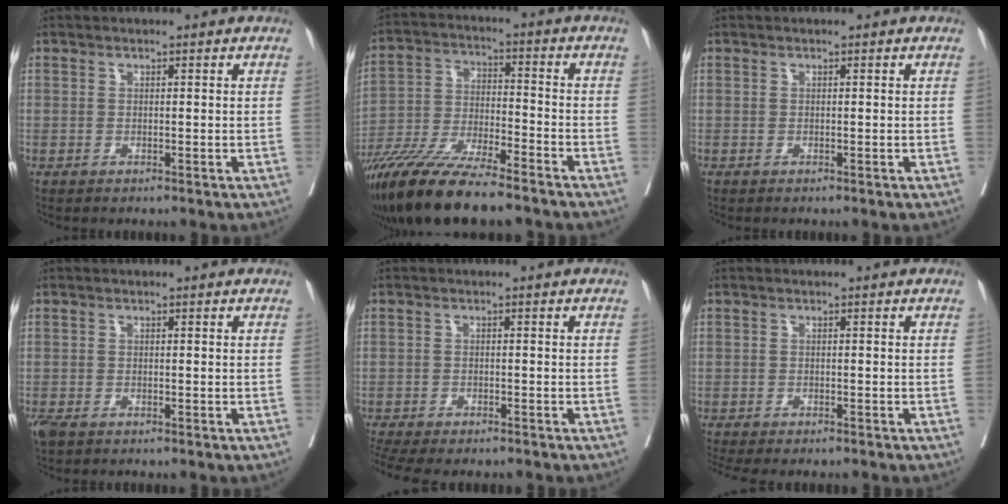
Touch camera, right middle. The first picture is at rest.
{"total": 15.5, "force": [-12.2, 2.0, 9.3], "torque": [-0.193, -0.038, -0.222]}
{"total": 0.0}
{"total": 3.0, "force": [-2.0, 1.5, 1.6], "torque": [-0.040, -0.010, -0.035]}
{"total": 10.2, "force": [-8.8, 2.7, 4.6], "torque": [-0.098, -0.007, -0.122]}
{"total": 8.0, "force": [-7.1, 1.5, 3.4], "torque": [-0.050, -0.009, -0.098]}